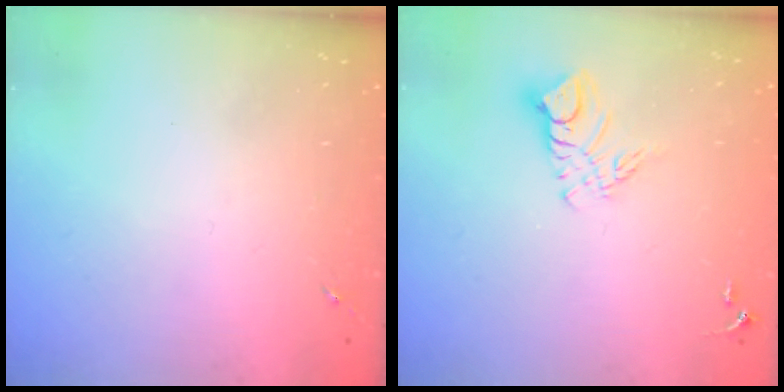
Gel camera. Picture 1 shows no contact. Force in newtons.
{"total": 9.3, "press": 9.3, "slide": 0.9}